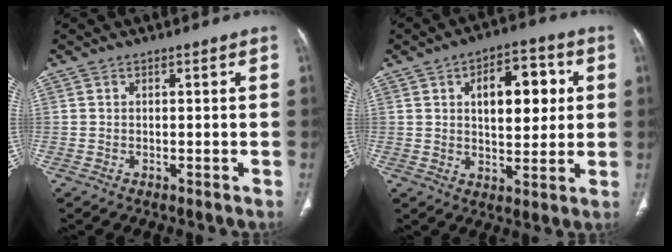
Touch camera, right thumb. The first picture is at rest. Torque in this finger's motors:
{"motor_torque": [-0.59, 0.97, 0.12, -0.02, 0.10]}